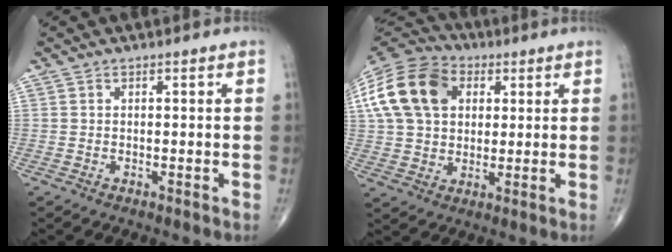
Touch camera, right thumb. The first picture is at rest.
{"total": 20.2, "force": [5.5, 14.6, 12.8], "torque": [-0.256, 0.025, 0.095]}